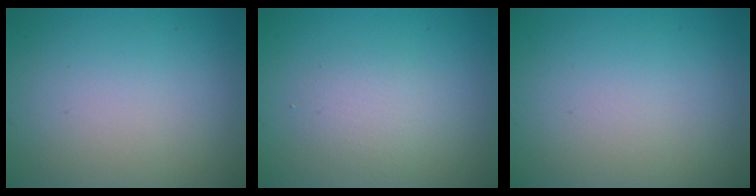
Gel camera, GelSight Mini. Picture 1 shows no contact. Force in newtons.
{"total": 2.0, "press": 2.0, "slide": 0.1}
{"total": 0.0}